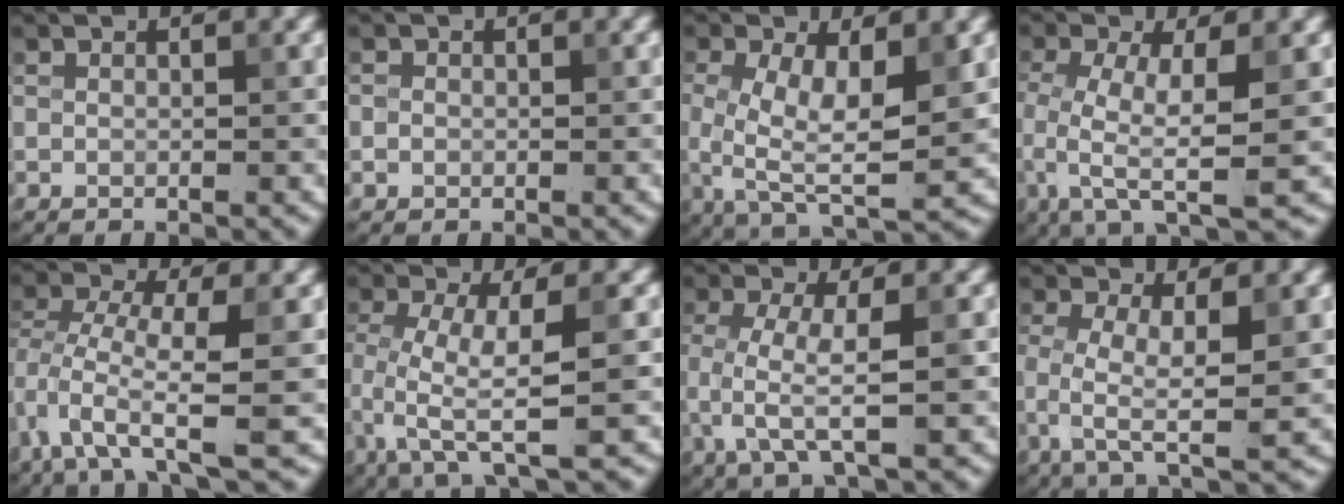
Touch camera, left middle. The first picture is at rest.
{"total": 0.7, "force": [-0.1, 0.7, 0.1], "torque": [0.005, -0.004, -0.004]}
{"total": 7.7, "force": [0.1, 3.3, 7.0], "torque": [-0.138, -0.003, -0.001]}
{"total": 6.8, "force": [-1.0, 2.3, 6.3], "torque": [-0.132, -0.008, -0.022]}
{"total": 5.6, "force": [-1.6, 2.1, 4.9], "torque": [-0.092, 0.003, -0.037]}
{"total": 6.0, "force": [-1.2, 1.6, 5.7], "torque": [-0.116, -0.008, -0.025]}
{"total": 4.9, "force": [-0.7, 1.5, 4.6], "torque": [-0.101, -0.005, -0.013]}
{"total": 5.0, "force": [-0.6, 1.6, 4.7], "torque": [-0.098, -0.008, -0.013]}